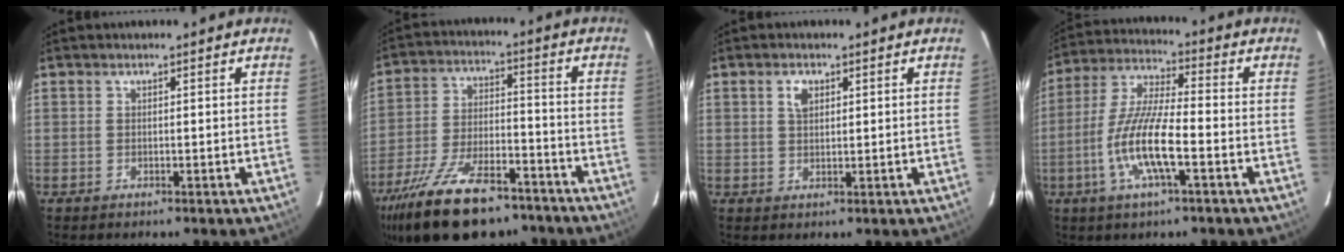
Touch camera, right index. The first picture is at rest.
{"total": 21.9, "force": [-15.9, 8.9, 12.2], "torque": [-0.246, -0.027, -0.251]}
{"total": 2.6, "force": [1.1, 1.7, 1.7], "torque": [-0.030, 0.007, 0.021]}
{"total": 12.5, "force": [-4.3, 2.3, 11.5], "torque": [-0.239, -0.006, -0.085]}